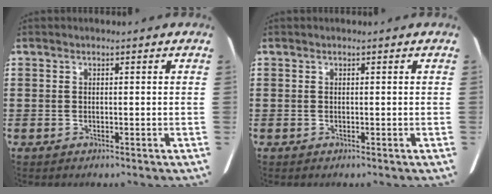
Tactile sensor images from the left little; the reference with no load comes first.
{"total": 0.0}